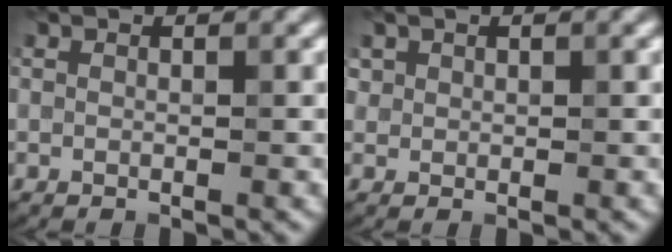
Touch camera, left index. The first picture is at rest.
{"total": 1.2, "force": [0.1, 0.1, -1.2], "torque": [0.025, -0.005, 0.003]}